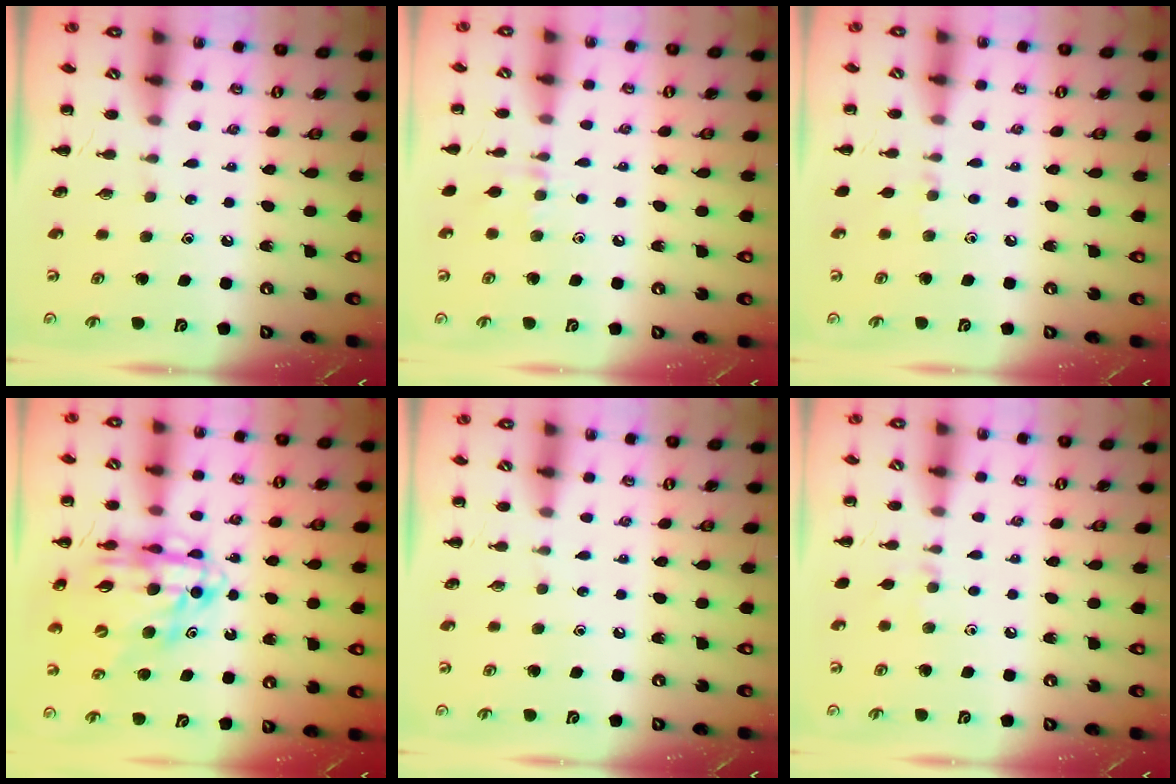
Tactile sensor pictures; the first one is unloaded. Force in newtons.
{"total": 5.6, "press": 5.2, "slide": 1.9}
{"total": 4.2, "press": 4.0, "slide": 1.4}
{"total": 15.1, "press": 14.5, "slide": 4.2}
{"total": 0.0}
{"total": 2.9, "press": 2.7, "slide": 1.0}